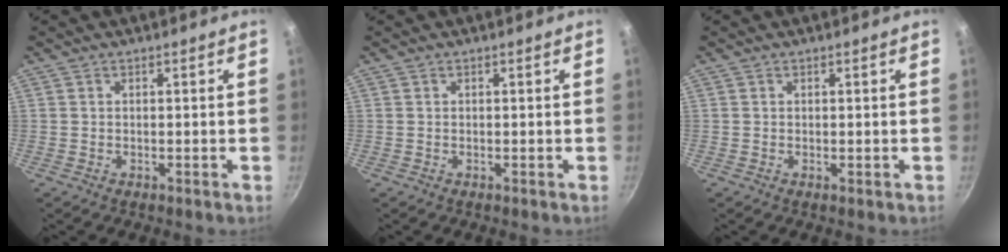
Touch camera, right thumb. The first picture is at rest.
{"total": 0.0}
{"total": 0.0}